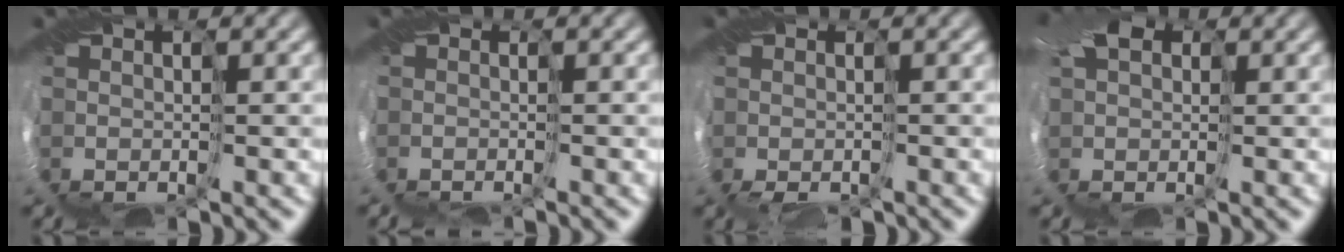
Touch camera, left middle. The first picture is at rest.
{"total": 3.7, "force": [-2.9, -1.5, -1.8], "torque": [0.008, -0.020, -0.026]}
{"total": 2.5, "force": [-2.5, -0.1, -0.6], "torque": [-0.004, -0.027, -0.024]}
{"total": 3.4, "force": [1.1, 2.5, 2.0], "torque": [-0.080, 0.014, 0.028]}